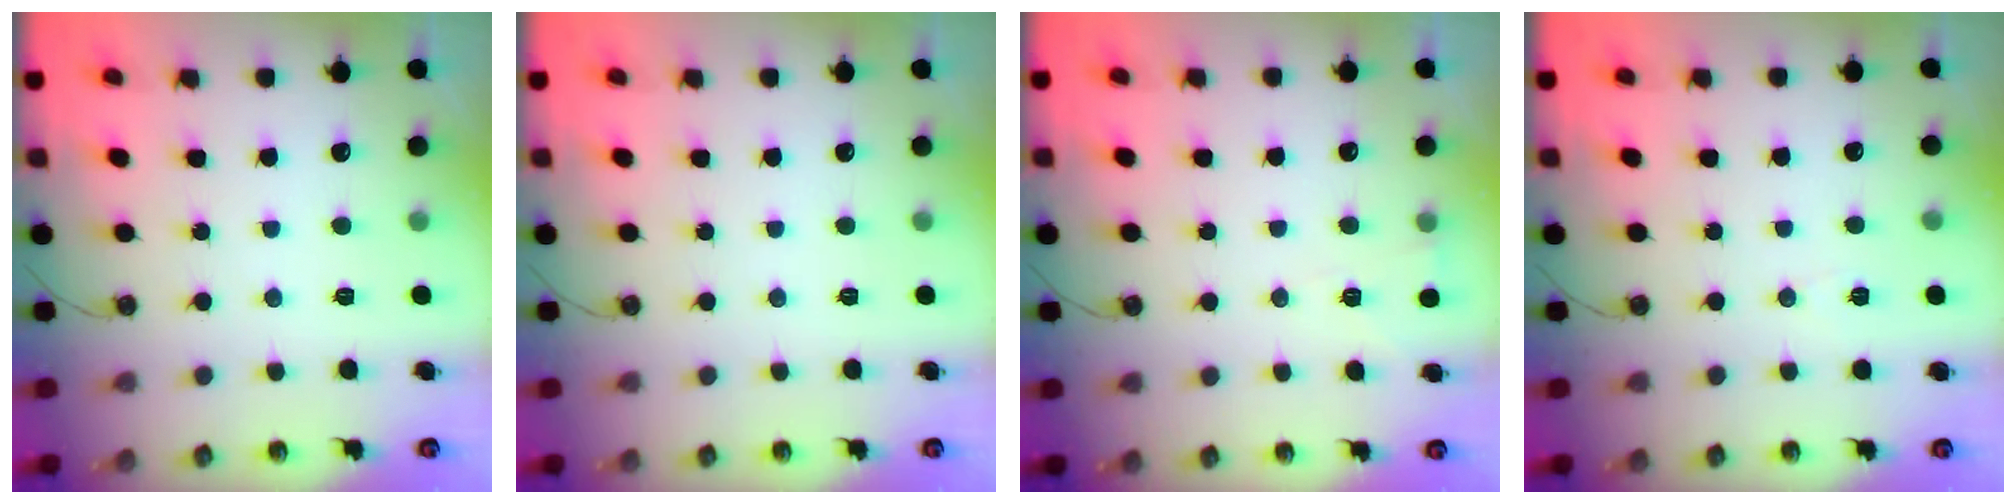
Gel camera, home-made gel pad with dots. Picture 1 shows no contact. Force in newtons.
{"total": 0.0}
{"total": 2.5, "press": 2.4, "slide": 0.7}
{"total": 3.6, "press": 2.7, "slide": 2.4}